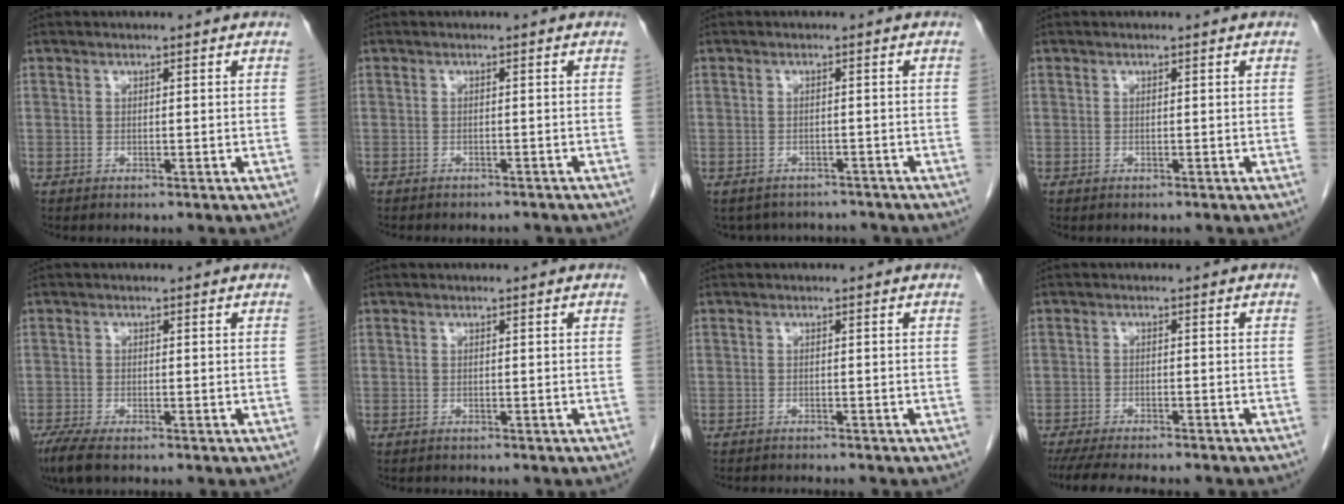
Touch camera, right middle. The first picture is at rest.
{"total": 6.0, "force": [-5.4, 1.9, 1.8], "torque": [-0.021, 0.001, -0.063]}
{"total": 7.3, "force": [-6.7, 2.7, 0.9], "torque": [-0.011, 0.010, -0.081]}
{"total": 0.0}
{"total": 4.6, "force": [-3.4, 1.0, 2.9], "torque": [-0.060, -0.015, -0.056]}
{"total": 1.1, "force": [-1.0, 0.4, 0.1], "torque": [-0.008, -0.002, -0.016]}
{"total": 3.4, "force": [-3.2, 0.2, 1.0], "torque": [-0.012, -0.008, -0.045]}
{"total": 13.0, "force": [-11.3, 2.2, 6.0], "torque": [-0.097, -0.020, -0.156]}